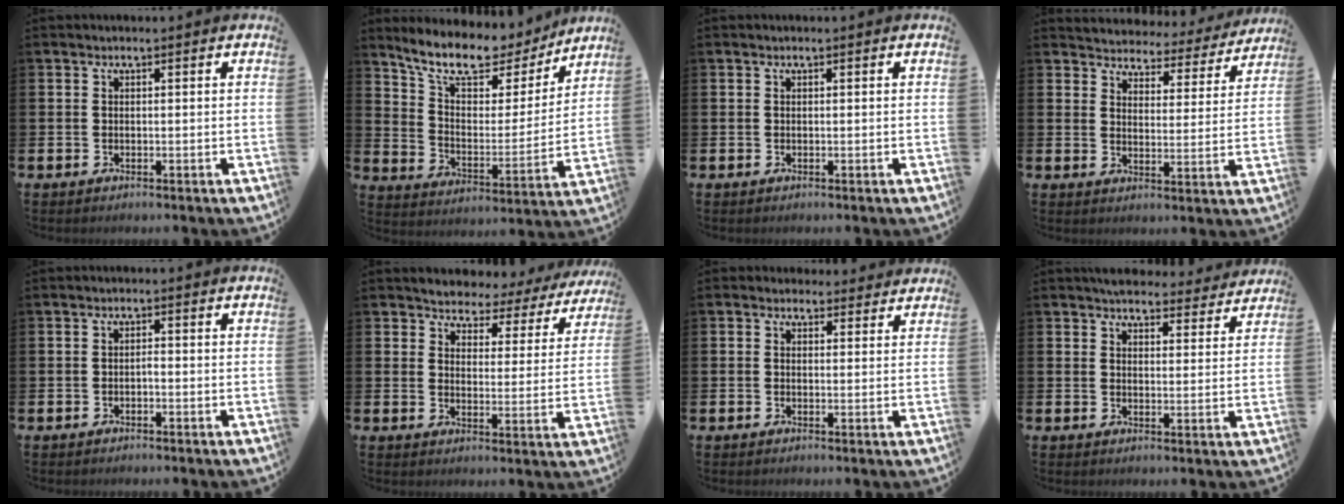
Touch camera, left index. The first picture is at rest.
{"total": 10.8, "force": [9.2, 3.7, 4.1], "torque": [-0.113, -0.062, 0.160]}
{"total": 0.0}
{"total": 4.2, "force": [4.1, 1.1, 0.0], "torque": [-0.020, -0.041, 0.066]}
{"total": 0.7, "force": [-0.5, 0.3, 0.4], "torque": [-0.004, -0.006, -0.011]}
{"total": 3.3, "force": [3.1, 1.1, -0.3], "torque": [-0.019, -0.033, 0.046]}
{"total": 2.0, "force": [1.8, 0.8, 0.0], "torque": [0.006, -0.005, 0.031]}
{"total": 4.5, "force": [4.2, 1.3, 0.5], "torque": [-0.008, -0.025, 0.075]}